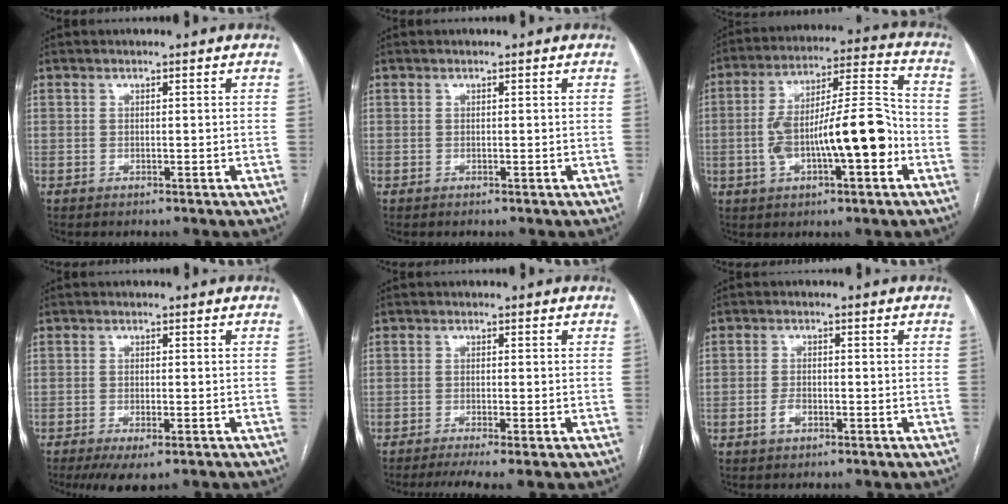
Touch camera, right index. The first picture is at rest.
{"total": 0.0}
{"total": 16.0, "force": [-3.6, 3.8, 15.1], "torque": [-0.264, 0.027, -0.053]}
{"total": 5.3, "force": [-3.5, 1.5, 3.7], "torque": [-0.057, -0.013, -0.051]}
{"total": 4.7, "force": [-3.2, 0.1, 3.4], "torque": [-0.054, -0.010, -0.053]}
{"total": 2.4, "force": [-1.0, 1.5, 1.5], "torque": [-0.031, 0.001, -0.016]}